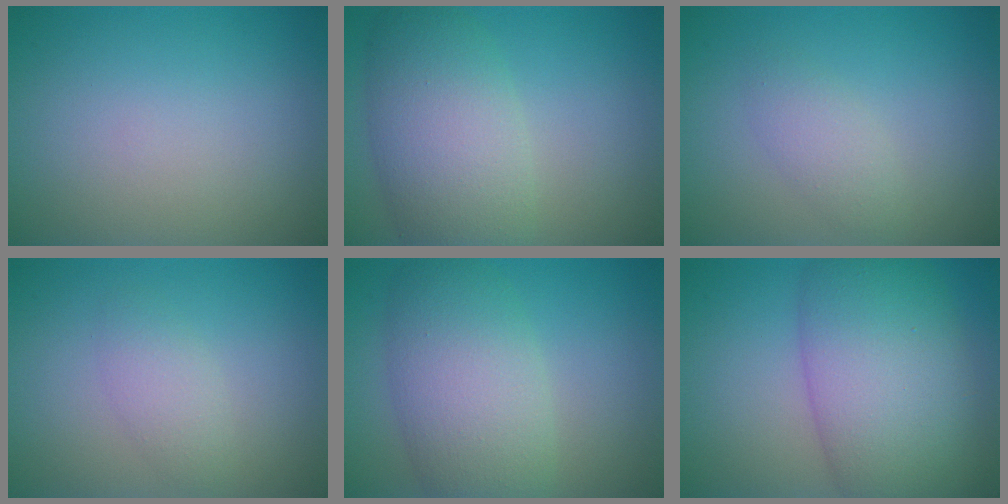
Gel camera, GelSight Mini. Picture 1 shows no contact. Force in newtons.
{"total": 7.2, "press": 7.2, "slide": 0.4}
{"total": 1.9, "press": 1.9, "slide": 0.1}
{"total": 1.7, "press": 1.7, "slide": 0.1}
{"total": 7.1, "press": 7.1, "slide": 0.4}
{"total": 10.2, "press": 10.2, "slide": 0.4}